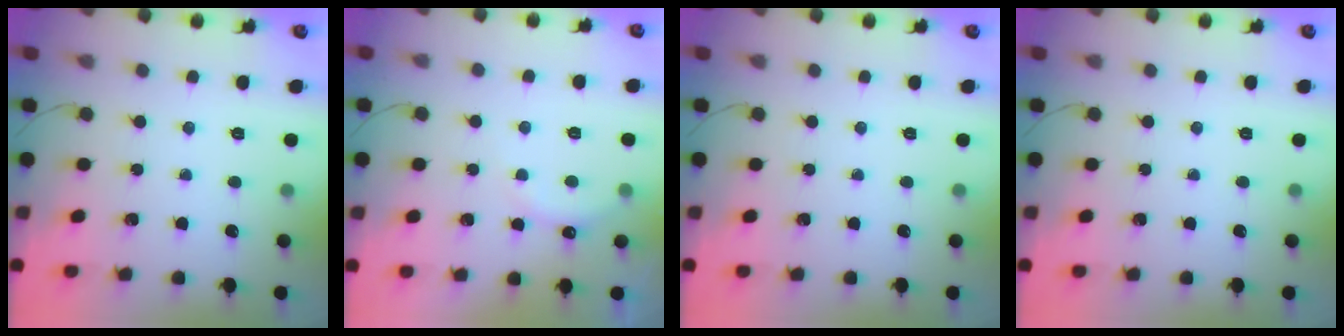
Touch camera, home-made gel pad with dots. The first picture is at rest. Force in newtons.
{"total": 6.1, "press": 6.0, "slide": 0.9}
{"total": 0.0}
{"total": 0.0}